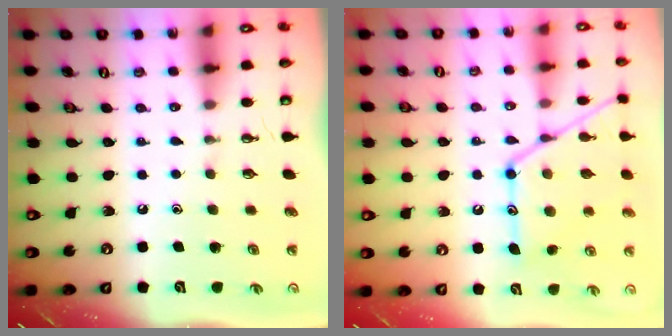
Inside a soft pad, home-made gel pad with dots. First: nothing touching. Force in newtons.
{"total": 17.9, "press": 17.8, "slide": 1.4}